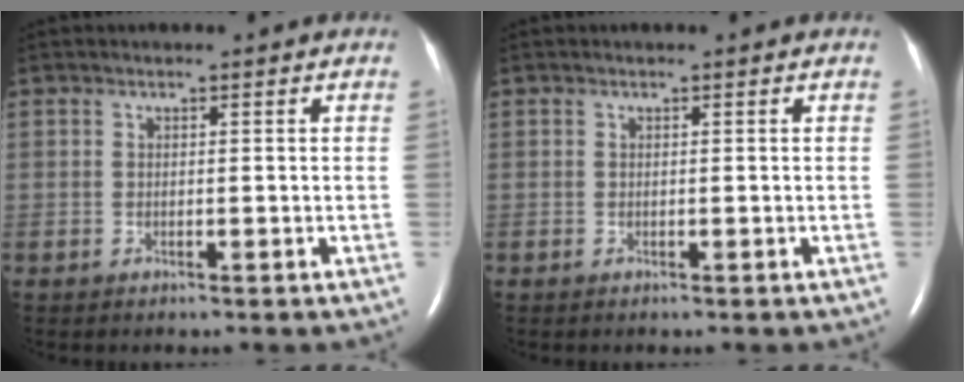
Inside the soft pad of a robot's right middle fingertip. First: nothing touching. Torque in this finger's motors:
{"motor_torque": [0.00, 0.00, 0.00, 0.01]}